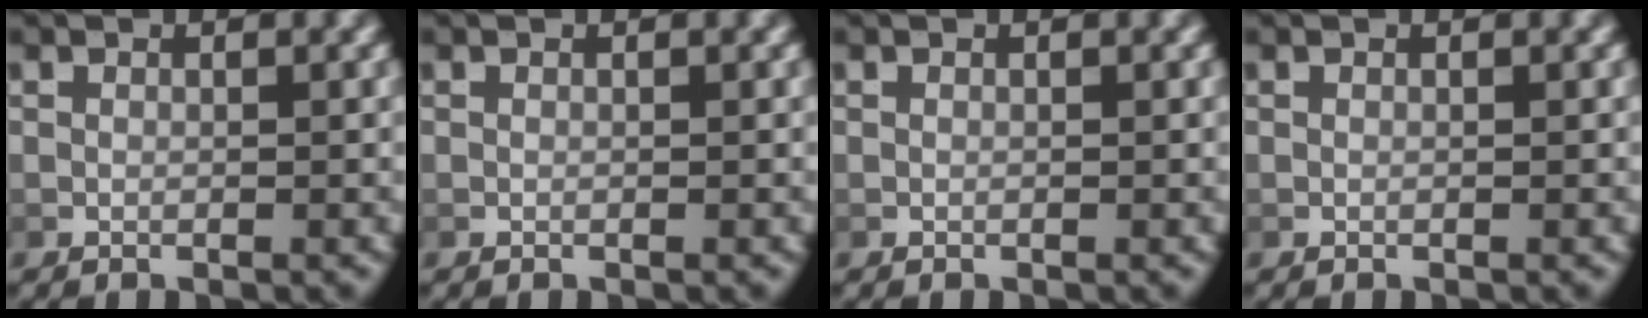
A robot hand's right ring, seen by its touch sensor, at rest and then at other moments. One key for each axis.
{"total": 0.0}
{"total": 0.0}
{"total": 0.0}